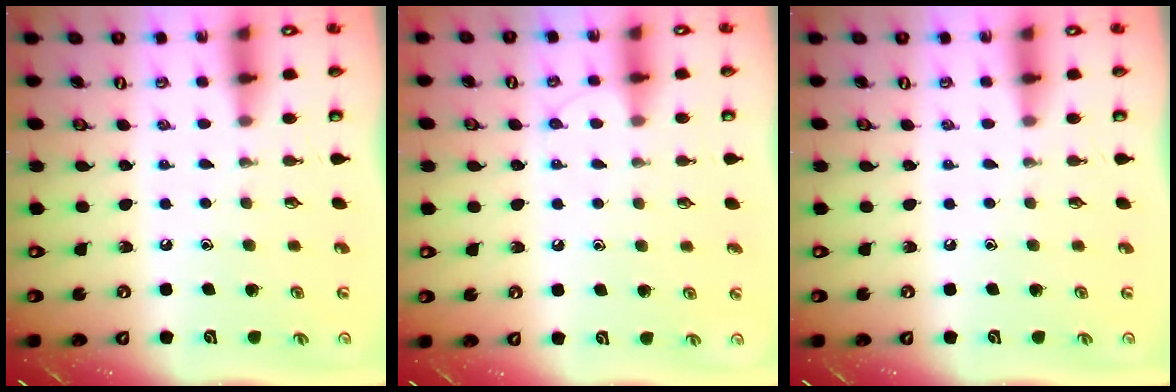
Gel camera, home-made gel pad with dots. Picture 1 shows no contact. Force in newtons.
{"total": 6.6, "press": 6.5, "slide": 0.8}
{"total": 0.0}